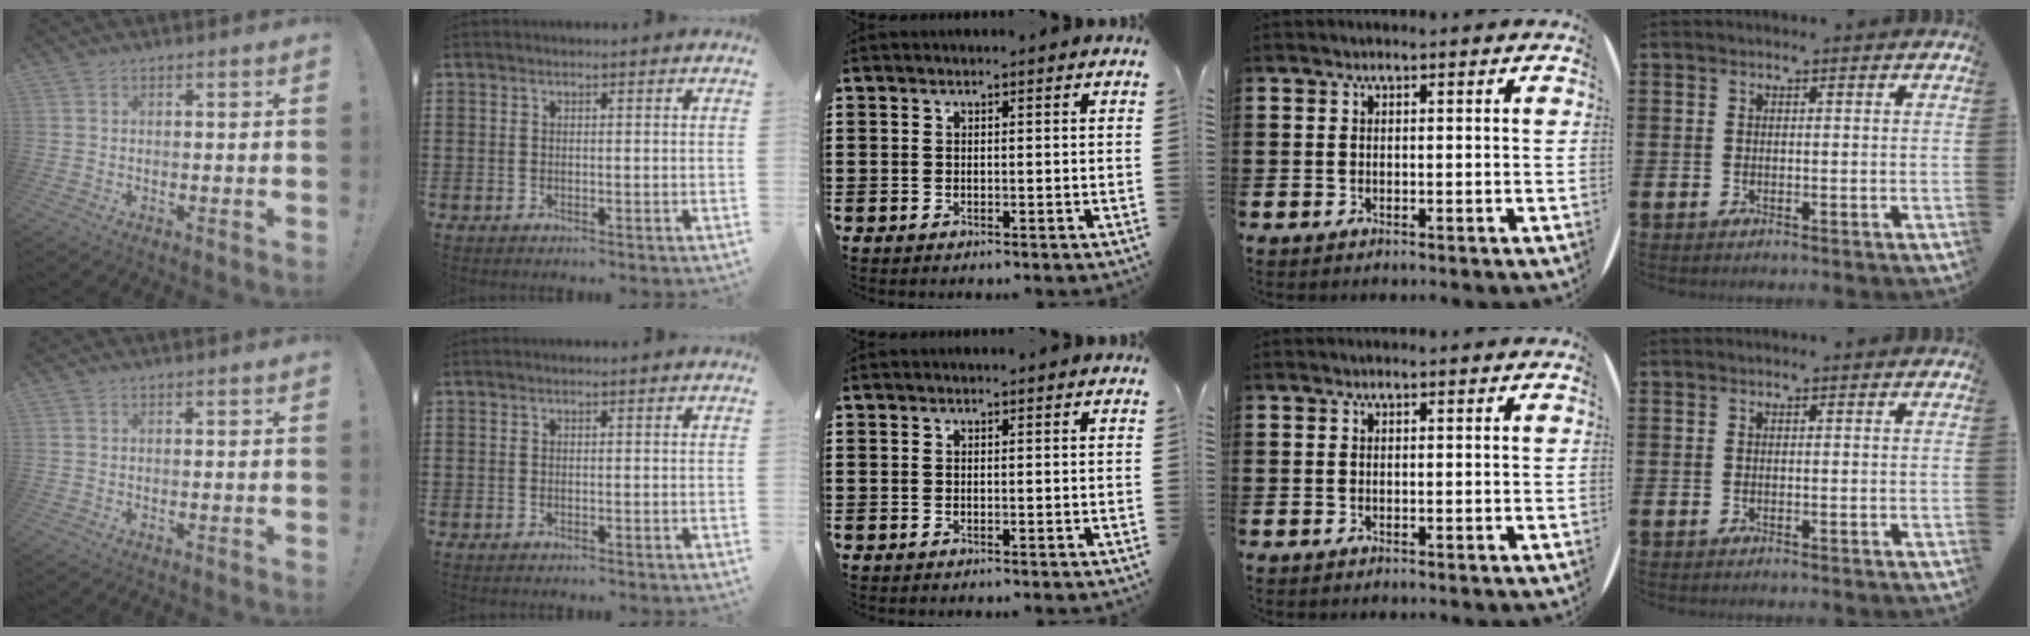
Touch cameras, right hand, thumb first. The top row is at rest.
{}